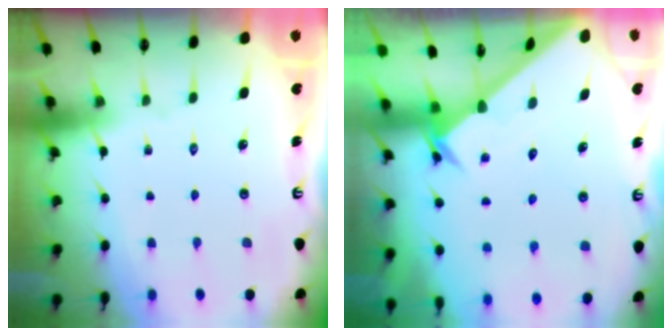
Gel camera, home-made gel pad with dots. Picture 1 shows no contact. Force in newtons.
{"total": 2.5, "press": 2.5, "slide": 0.2}